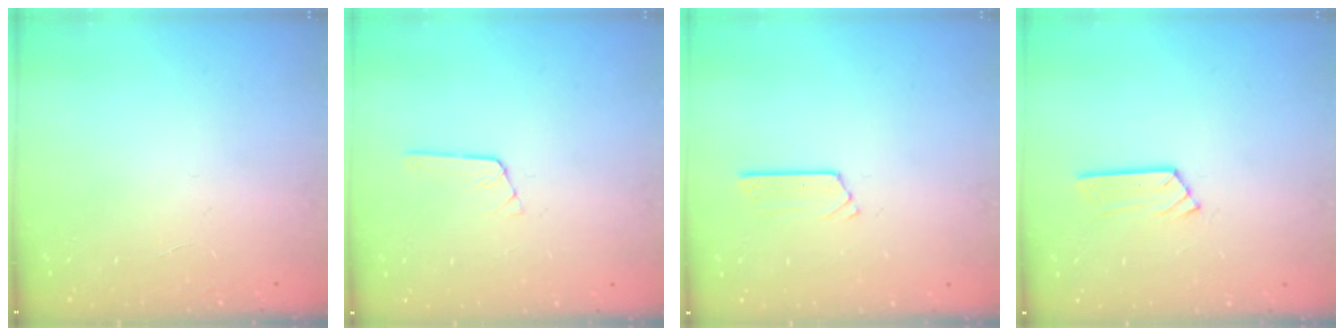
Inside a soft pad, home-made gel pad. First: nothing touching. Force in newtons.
{"total": 3.5, "press": 3.5, "slide": 0.2}
{"total": 2.7, "press": 2.7, "slide": 0.2}
{"total": 3.5, "press": 3.5, "slide": 0.1}